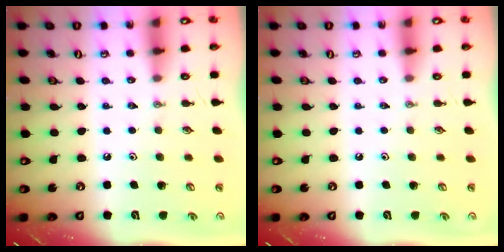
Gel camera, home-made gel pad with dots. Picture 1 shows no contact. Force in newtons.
{"total": 0.0}